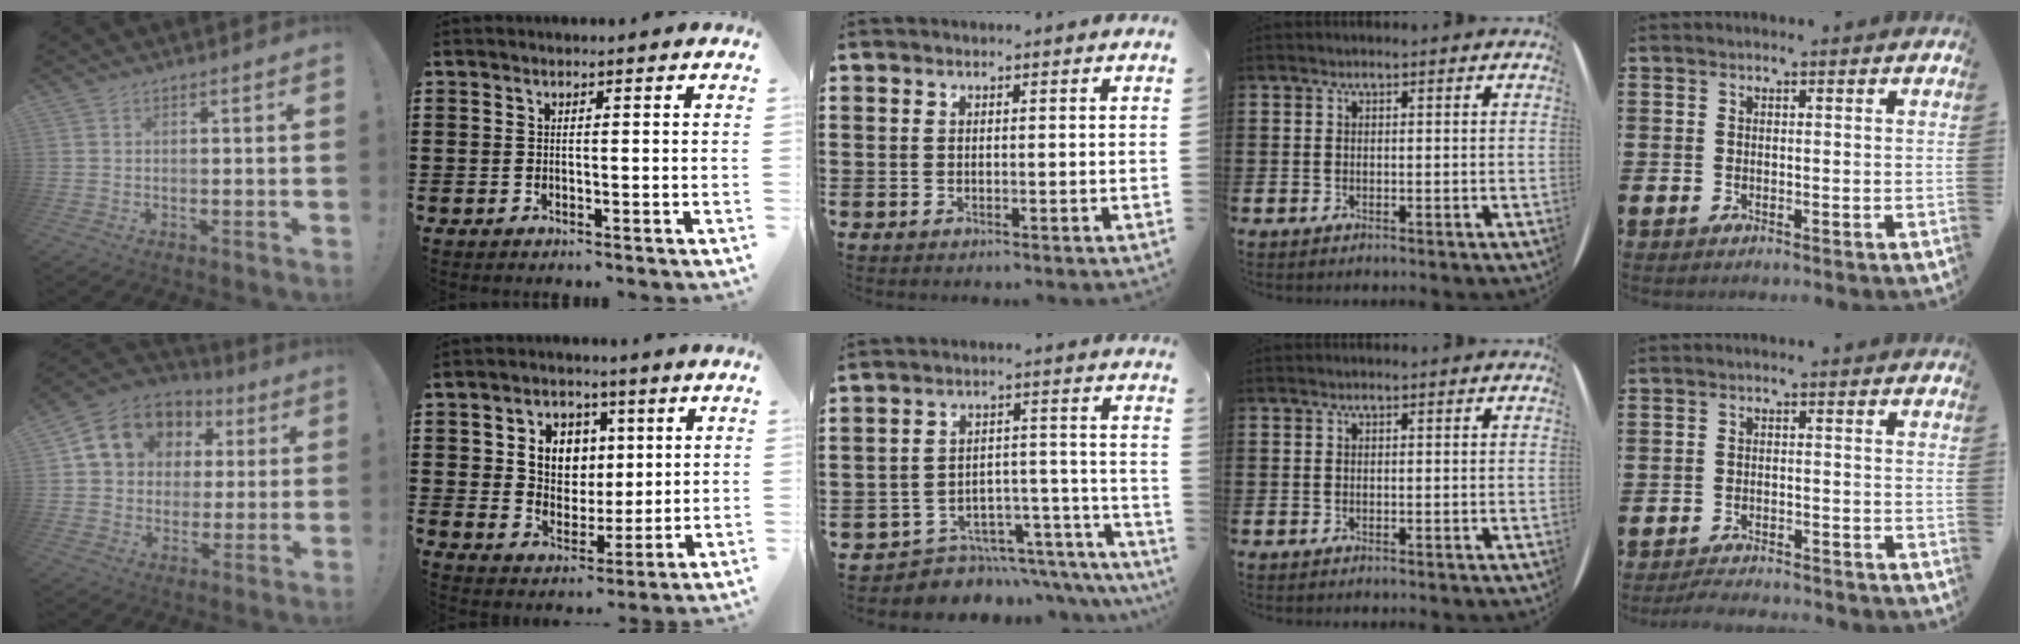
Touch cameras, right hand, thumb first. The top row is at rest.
{"thumb": {"total": 13.4, "force": [4.9, 11.2, 5.3], "torque": [-0.075, -0.019, 0.103]}, "index": {"total": 6.7, "force": [2.0, 5.9, 2.6], "torque": [-0.055, 0.011, 0.030]}, "middle": {"total": 4.7, "force": [-4.2, 2.0, 0.4], "torque": [-0.013, 0.008, -0.081]}, "little": {"total": 2.2, "force": [-2.2, 0.0, 0.2], "torque": [-0.007, 0.005, -0.046]}}